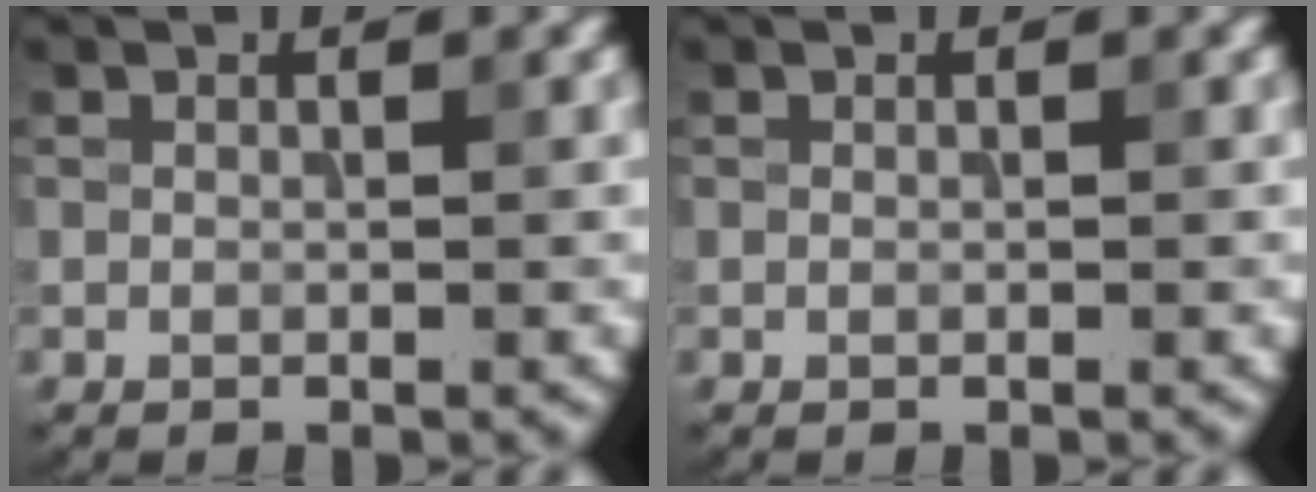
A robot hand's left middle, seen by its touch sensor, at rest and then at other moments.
{"total": 0.0}